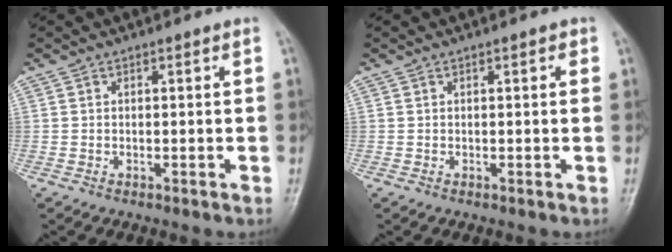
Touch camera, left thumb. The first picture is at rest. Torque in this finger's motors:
{"motor_torque": [-0.08, -0.13, -0.21, 0.02, -0.05]}